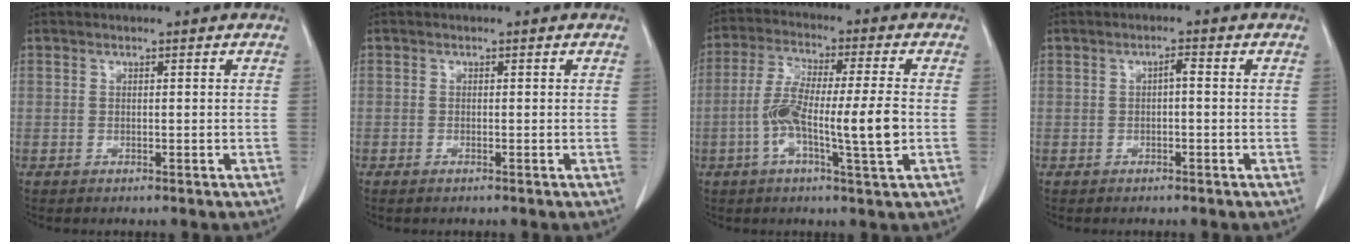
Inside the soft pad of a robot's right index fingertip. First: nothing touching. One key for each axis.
{"total": 0.6, "fx": -0.5, "fy": 0.1, "fz": 0.4, "tx": -0.006, "ty": -0.001, "tz": -0.008}
{"total": 11.4, "fx": -1.9, "fy": 0.7, "fz": 11.2, "tx": -0.206, "ty": 0.005, "tz": -0.038}
{"total": 1.3, "fx": -0.1, "fy": 0.3, "fz": 1.3, "tx": -0.021, "ty": 0.004, "tz": -0.002}